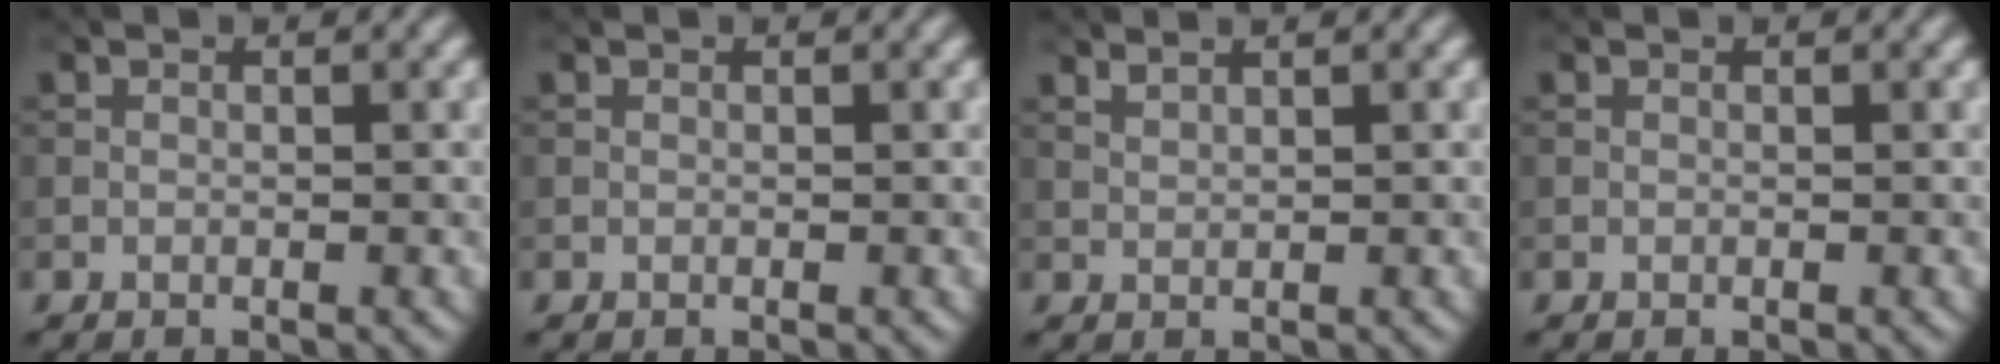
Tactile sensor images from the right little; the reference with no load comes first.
{"total": 0.0}
{"total": 1.1, "force": [1.0, 0.2, 0.4], "torque": [-0.008, -0.001, 0.020]}
{"total": 0.0}